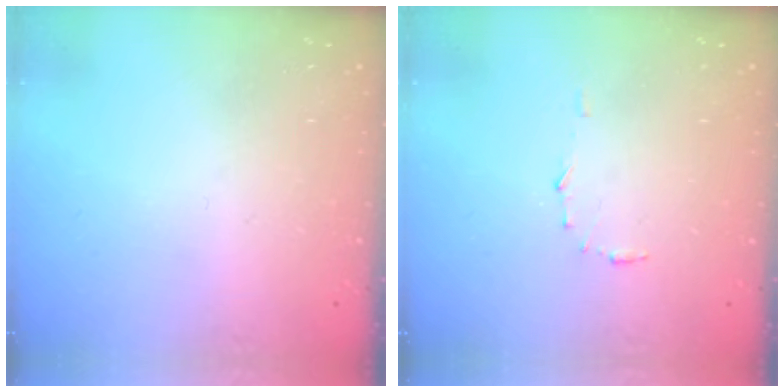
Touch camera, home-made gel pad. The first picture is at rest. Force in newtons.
{"total": 4.5, "press": 4.5, "slide": 0.4}